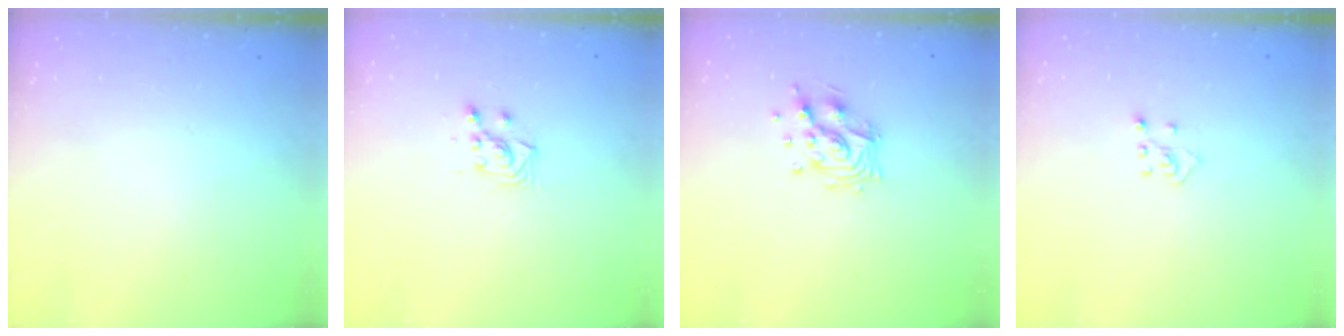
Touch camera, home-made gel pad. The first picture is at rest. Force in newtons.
{"total": 3.5, "press": 3.4, "slide": 1.1}
{"total": 10.9, "press": 10.8, "slide": 0.9}
{"total": 2.3, "press": 2.3, "slide": 0.5}